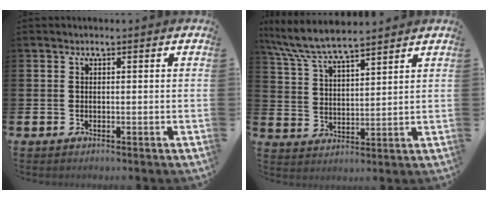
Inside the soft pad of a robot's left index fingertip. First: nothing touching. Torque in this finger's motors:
{"motor_torque": [0.28, -0.36, 0.81, 0.21]}